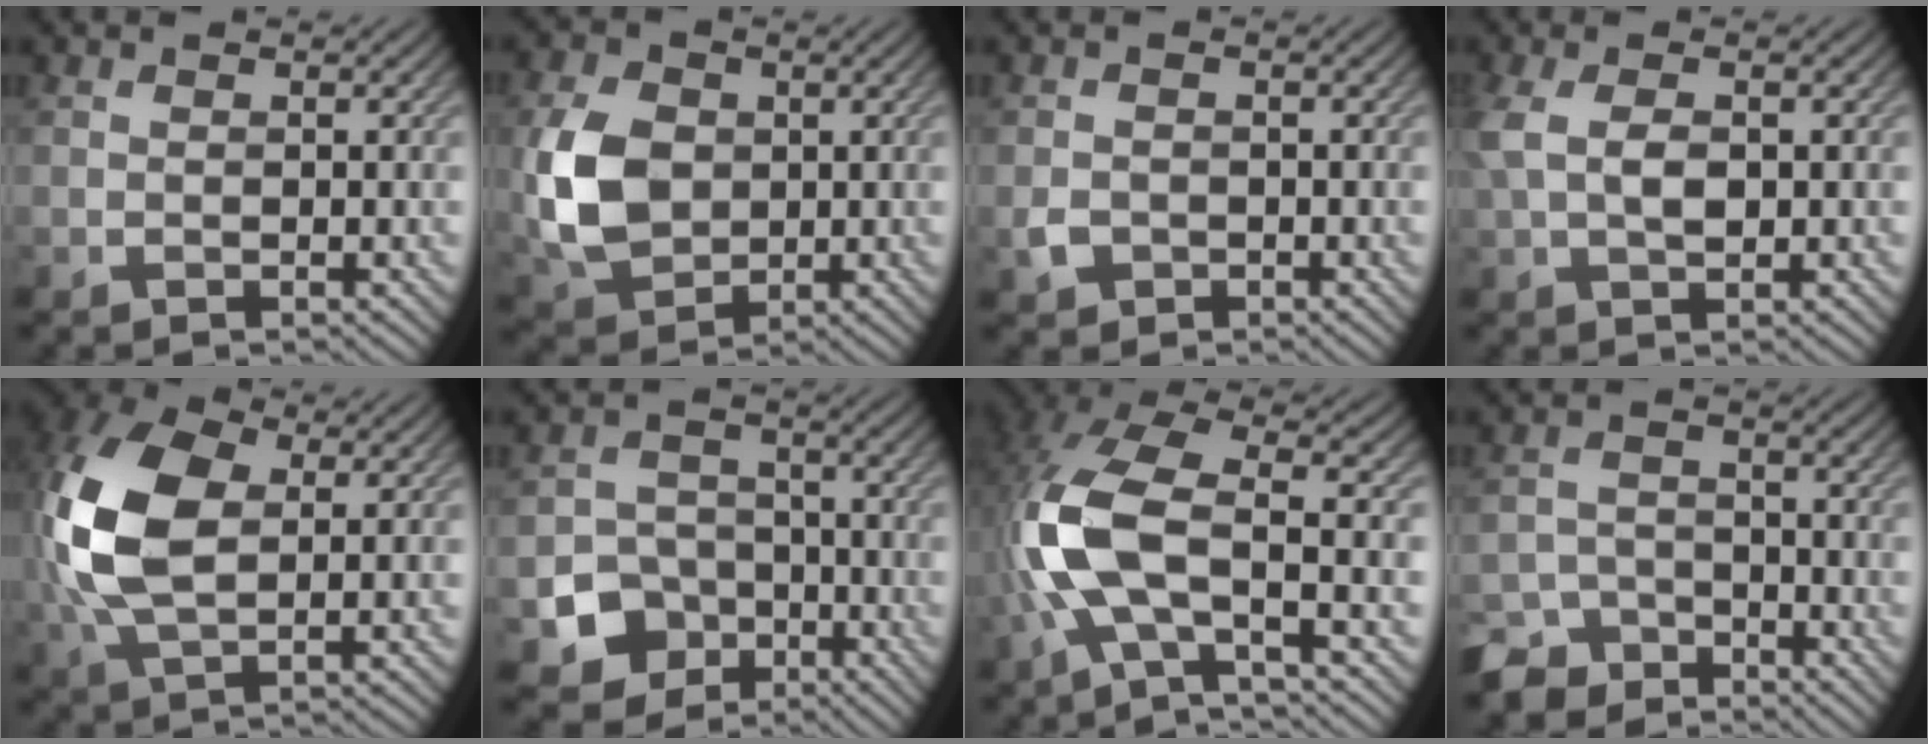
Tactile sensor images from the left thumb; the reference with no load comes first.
{"total": 9.2, "force": [0.1, 7.0, 6.0], "torque": [-0.154, -0.004, -0.002]}
{"total": 1.9, "force": [-0.9, 1.5, 0.7], "torque": [-0.016, -0.006, -0.020]}
{"total": 4.0, "force": [0.6, 2.0, 3.5], "torque": [-0.088, 0.003, 0.011]}
{"total": 12.4, "force": [1.6, 7.4, 9.8], "torque": [-0.249, 0.005, 0.030]}
{"total": 7.3, "force": [-3.7, 5.8, 2.3], "torque": [-0.045, -0.017, -0.077]}
{"total": 12.2, "force": [-2.5, 4.7, 11.0], "torque": [-0.255, -0.005, -0.059]}
{"total": 5.9, "force": [-5.2, 2.7, 1.1], "torque": [-0.026, -0.005, -0.105]}